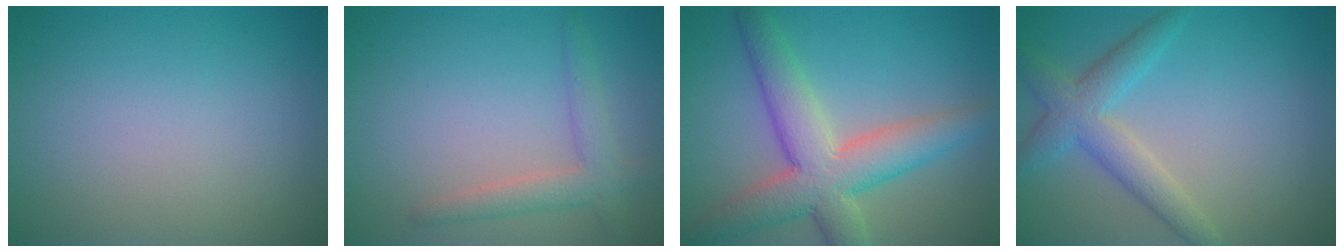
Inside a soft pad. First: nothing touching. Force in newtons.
{"total": 2.7, "press": 2.7, "slide": 0.2}
{"total": 7.6, "press": 7.6, "slide": 0.5}
{"total": 3.9, "press": 3.9, "slide": 0.1}